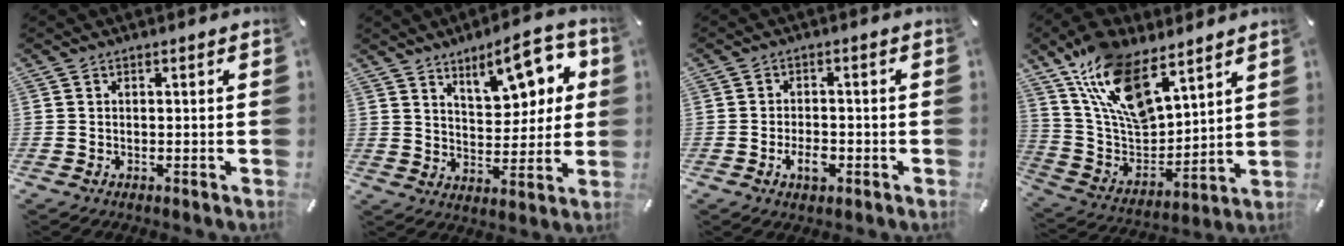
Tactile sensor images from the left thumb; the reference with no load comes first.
{"total": 12.6, "force": [7.8, 5.8, 7.9], "torque": [-0.096, -0.042, 0.132]}
{"total": 4.5, "force": [-1.8, 2.7, 3.1], "torque": [-0.057, 0.007, -0.030]}
{"total": 18.0, "force": [12.5, 8.4, 9.8], "torque": [-0.216, -0.073, 0.228]}